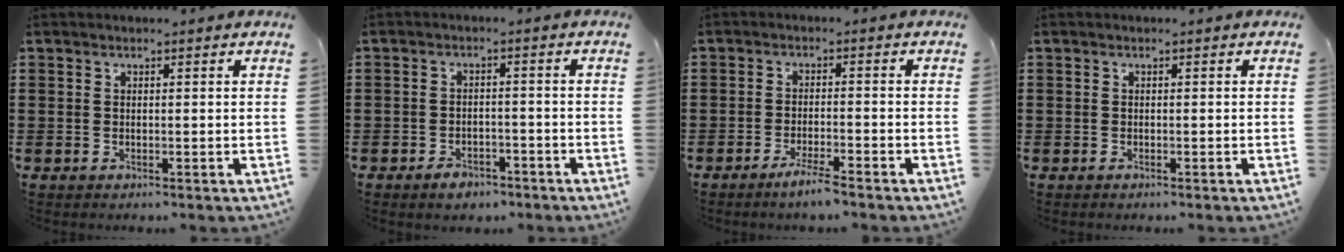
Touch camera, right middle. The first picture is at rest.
{"total": 2.6, "force": [-2.3, 1.1, 0.6], "torque": [-0.015, 0.006, -0.047]}
{"total": 3.4, "force": [-2.7, 0.0, 2.1], "torque": [-0.039, -0.002, -0.050]}
{"total": 0.0}